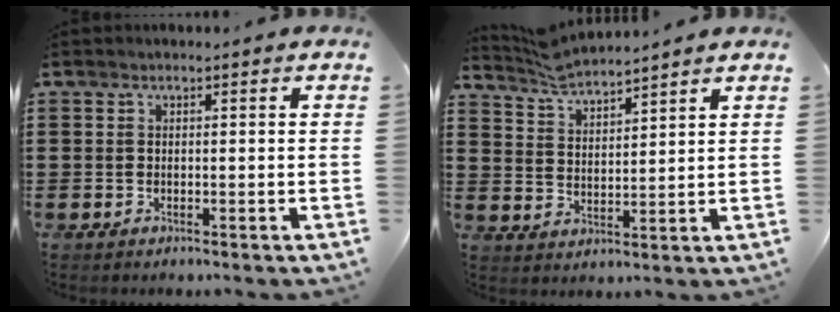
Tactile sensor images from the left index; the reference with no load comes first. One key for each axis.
{"total": 4.6, "fx": 4.6, "fy": 0.1, "fz": 0.6, "tx": -0.030, "ty": -0.020, "tz": 0.082}